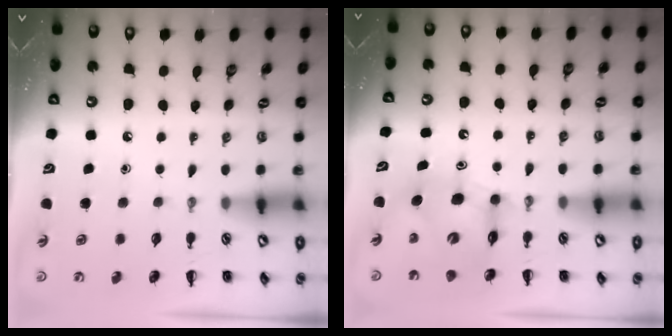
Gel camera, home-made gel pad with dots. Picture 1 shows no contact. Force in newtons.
{"total": 7.0, "press": 7.0, "slide": 0.8}